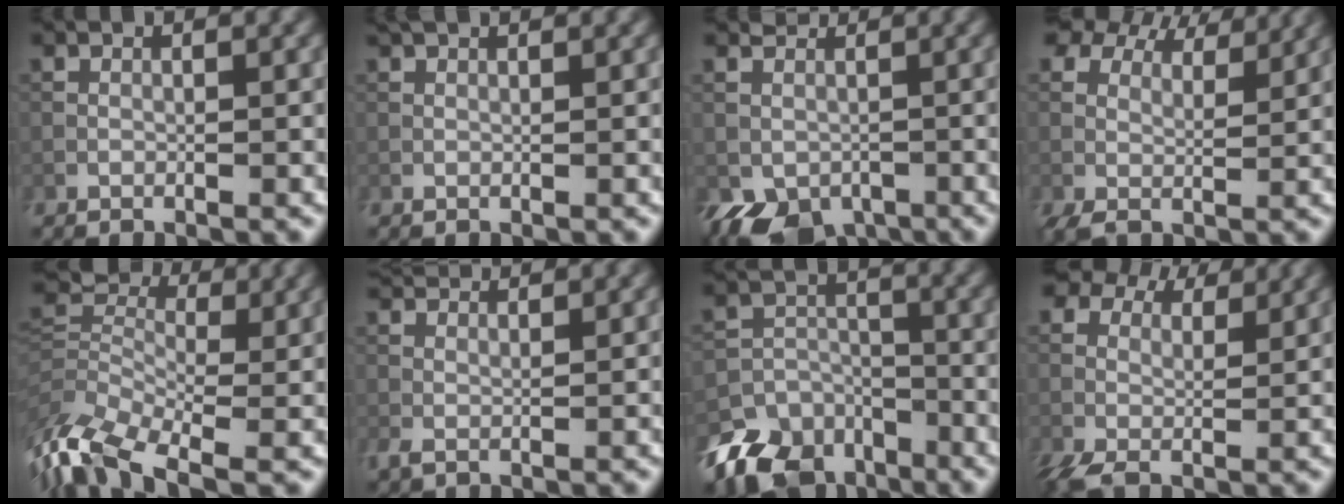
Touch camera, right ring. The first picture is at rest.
{"total": 2.4, "force": [1.9, 0.7, 1.3], "torque": [-0.020, -0.002, 0.017]}
{"total": 5.0, "force": [-1.6, 4.1, 2.4], "torque": [-0.046, -0.019, -0.021]}
{"total": 8.7, "force": [6.3, 4.3, 4.2], "torque": [-0.092, 0.011, 0.104]}
{"total": 9.3, "force": [-3.6, 5.5, 6.6], "torque": [-0.161, 0.003, -0.086]}
{"total": 3.4, "force": [2.8, 0.9, 1.7], "torque": [-0.052, 0.008, 0.042]}
{"total": 9.7, "force": [-7.0, 6.2, 2.6], "torque": [-0.042, -0.014, -0.122]}
{"total": 7.2, "force": [3.7, 4.2, 4.5], "torque": [-0.106, -0.005, 0.062]}